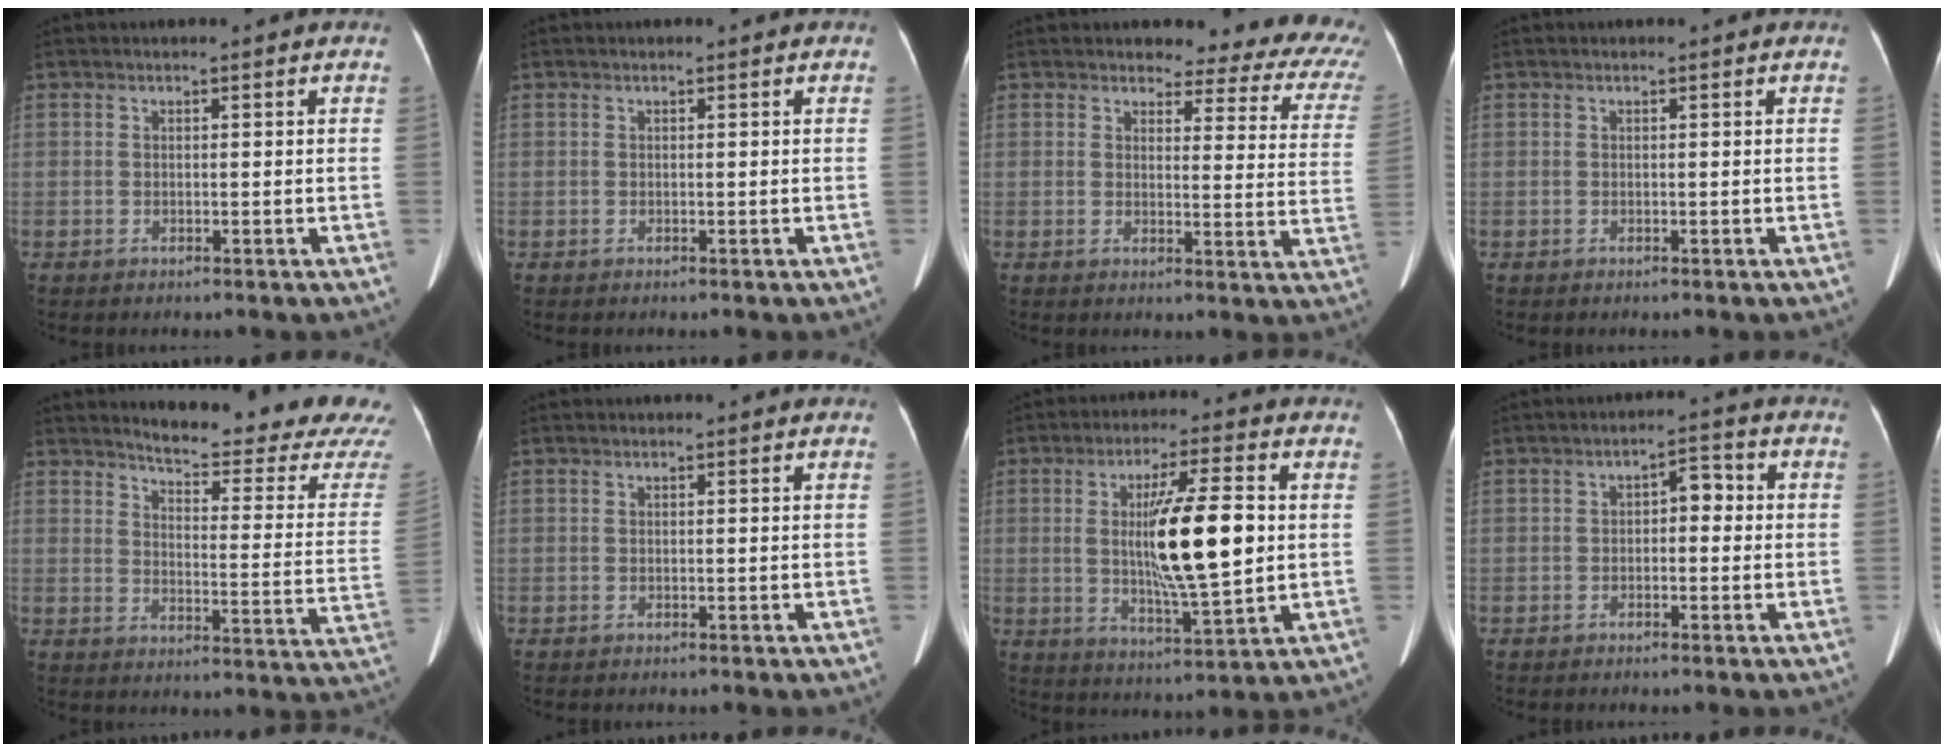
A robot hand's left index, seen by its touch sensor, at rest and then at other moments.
{"total": 0.0}
{"total": 13.2, "force": [11.1, 4.4, 5.6], "torque": [-0.036, -0.039, 0.091]}
{"total": 0.0}
{"total": 20.6, "force": [19.5, 0.9, 6.7], "torque": [-0.088, -0.114, 0.221]}
{"total": 0.0}
{"total": 12.7, "force": [1.2, 1.4, 12.6], "torque": [-0.217, -0.006, 0.023]}
{"total": 3.5, "force": [-0.1, 1.8, 3.0], "torque": [-0.038, 0.025, -0.004]}